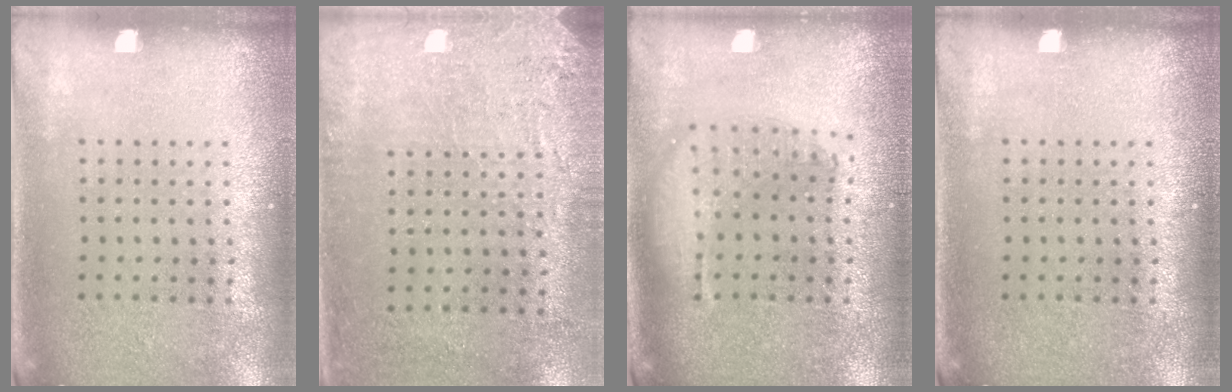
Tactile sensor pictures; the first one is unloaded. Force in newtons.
{"total": 2.9, "press": 2.4, "slide": 1.6}
{"total": 1.6, "press": 1.4, "slide": 0.7}
{"total": 0.0}